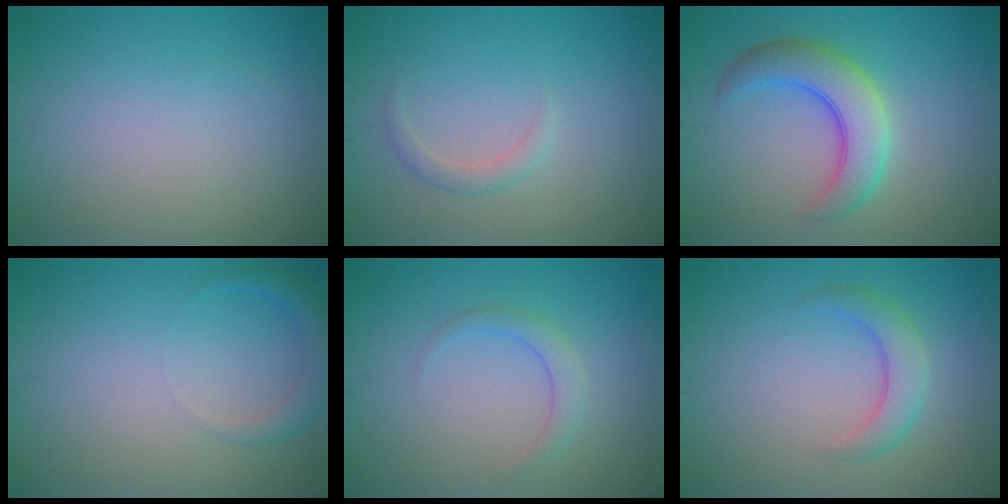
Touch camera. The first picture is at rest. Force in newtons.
{"total": 1.2, "press": 1.2, "slide": 0.1}
{"total": 5.4, "press": 5.4, "slide": 0.2}
{"total": 2.2, "press": 2.2, "slide": 0.2}
{"total": 1.8, "press": 1.8, "slide": 0.1}
{"total": 2.8, "press": 2.7, "slide": 0.2}